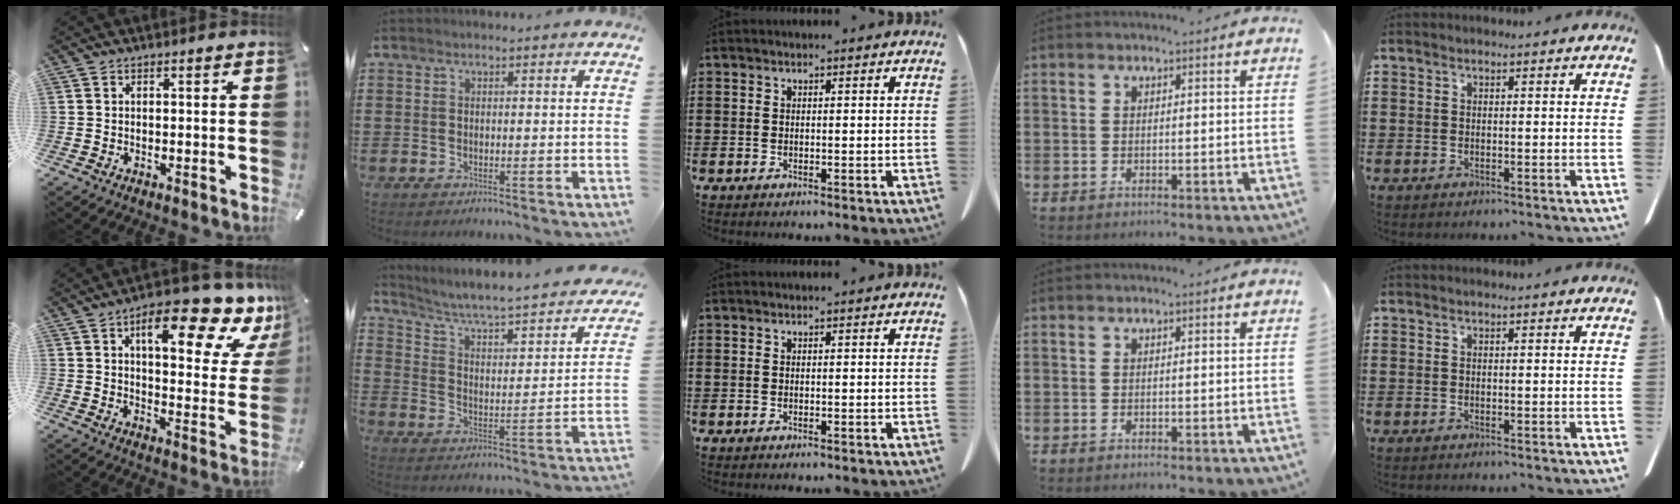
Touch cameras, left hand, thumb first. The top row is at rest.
{"thumb": {"total": 19.1, "force": [11.7, 7.0, 13.3], "torque": [-0.174, -0.083, 0.182]}, "index": {"total": 3.5, "force": [3.1, -0.1, 1.7], "torque": [-0.052, -0.041, 0.039]}}